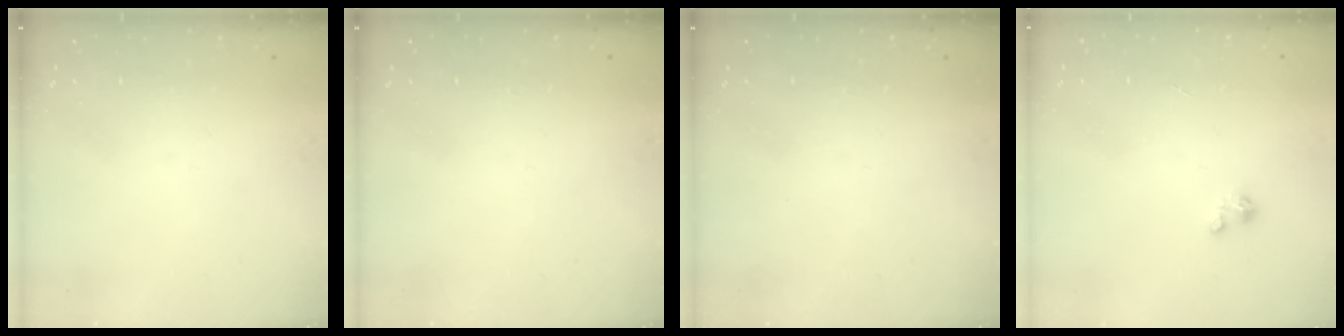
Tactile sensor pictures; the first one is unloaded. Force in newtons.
{"total": 0.0}
{"total": 0.0}
{"total": 1.2, "press": 1.1, "slide": 0.1}